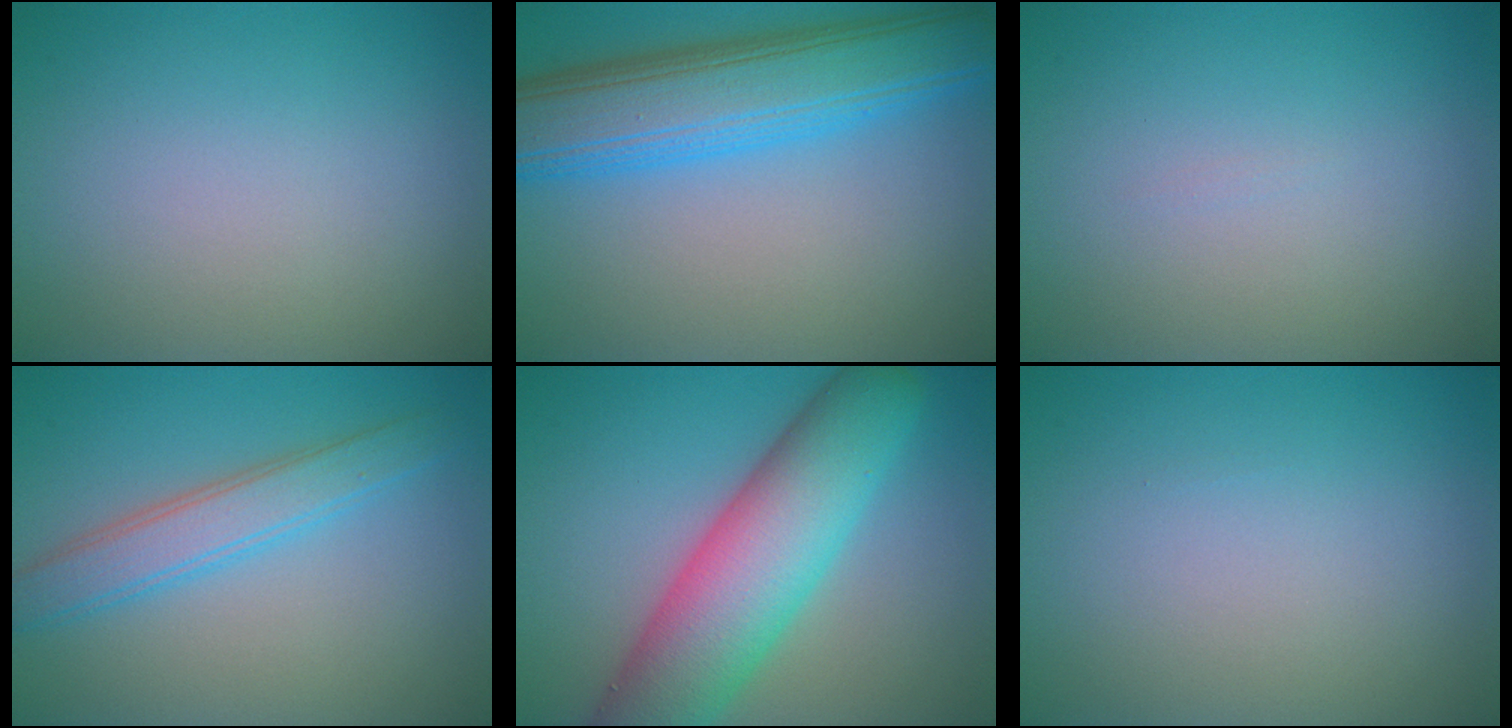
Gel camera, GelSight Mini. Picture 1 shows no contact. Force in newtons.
{"total": 9.3, "press": 9.3, "slide": 0.2}
{"total": 0.0}
{"total": 3.6, "press": 3.6, "slide": 0.2}
{"total": 10.5, "press": 10.4, "slide": 0.5}
{"total": 0.0}